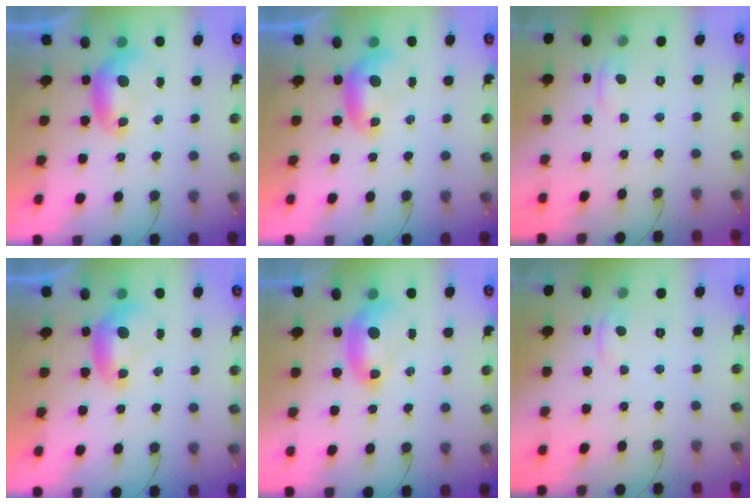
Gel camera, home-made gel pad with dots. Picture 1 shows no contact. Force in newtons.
{"total": 0.0}
{"total": 0.8, "press": 0.0, "slide": 0.8}
{"total": 0.0}
{"total": 2.6, "press": 2.6, "slide": 0.6}
{"total": 0.8, "press": 0.0, "slide": 0.8}